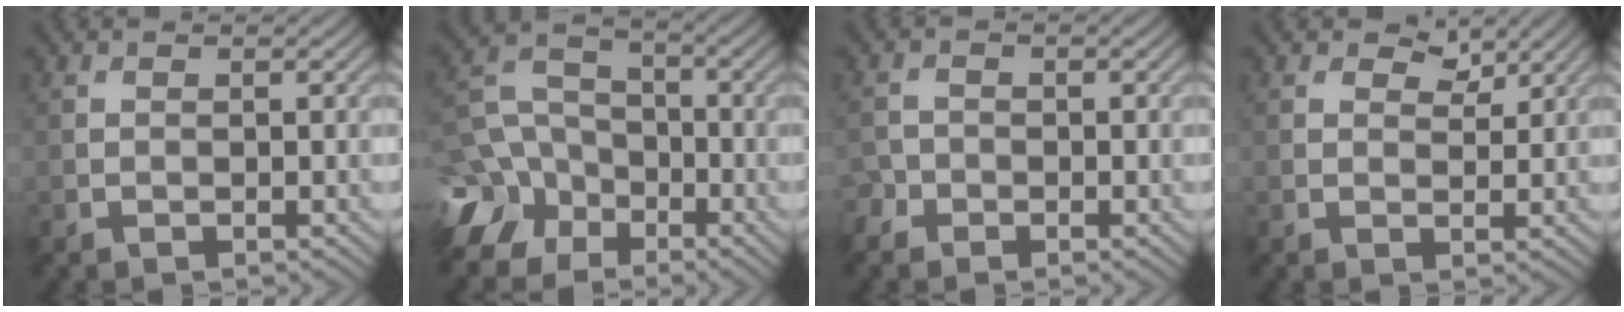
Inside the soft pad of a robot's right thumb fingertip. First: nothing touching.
{"total": 10.6, "force": [-5.0, 8.2, 4.4], "torque": [-0.119, -0.017, -0.122]}
{"total": 1.7, "force": [-1.2, 1.1, 0.1], "torque": [-0.002, 0.001, -0.033]}
{"total": 2.9, "force": [2.0, 1.5, 1.5], "torque": [-0.022, -0.004, 0.033]}